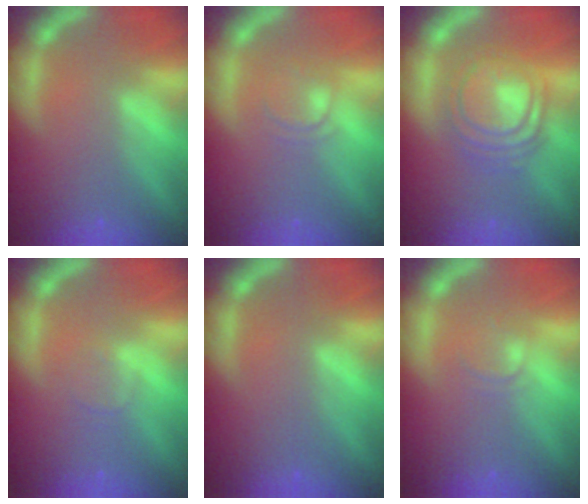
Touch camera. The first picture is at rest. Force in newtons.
{"total": 2.0}
{"total": 7.6}
{"total": 1.4}
{"total": 0.0}
{"total": 1.4}